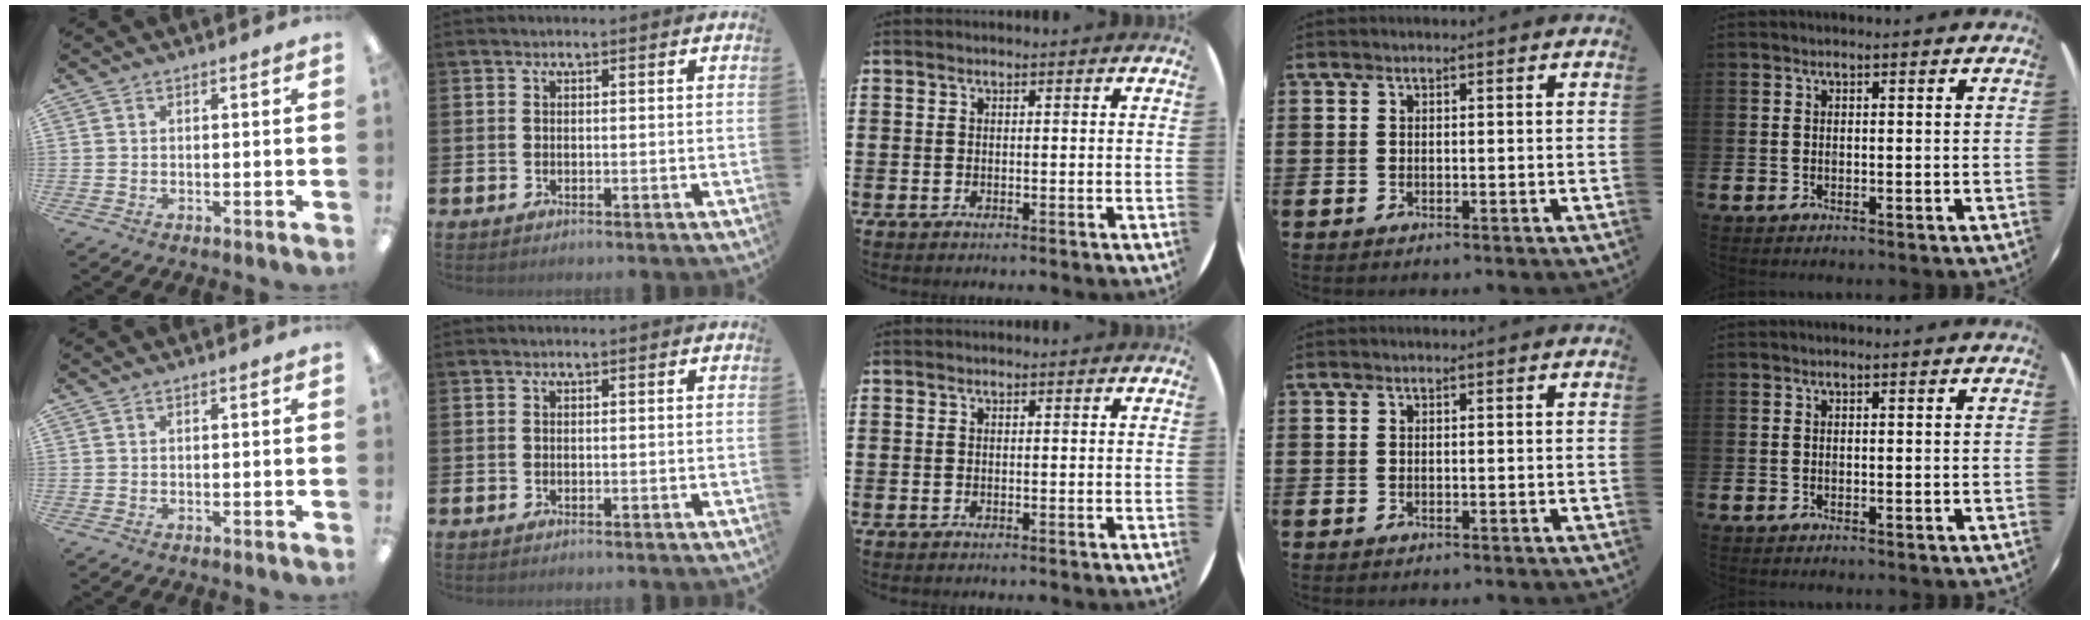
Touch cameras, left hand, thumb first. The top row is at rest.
{}